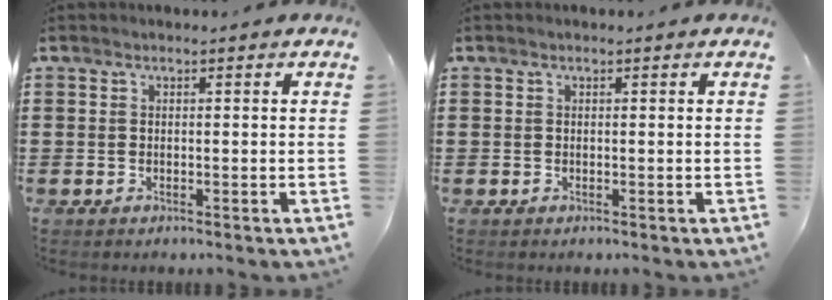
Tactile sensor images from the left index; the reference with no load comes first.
{"total": 0.0}